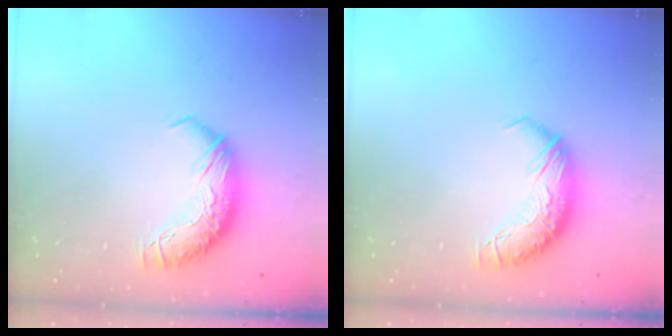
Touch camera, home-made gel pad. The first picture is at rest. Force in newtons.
{"total": 0.0}